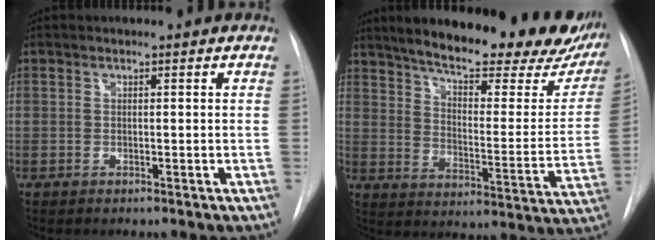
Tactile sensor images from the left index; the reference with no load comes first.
{"total": 26.8, "force": [21.2, 6.9, 14.8], "torque": [-0.216, -0.033, 0.265]}